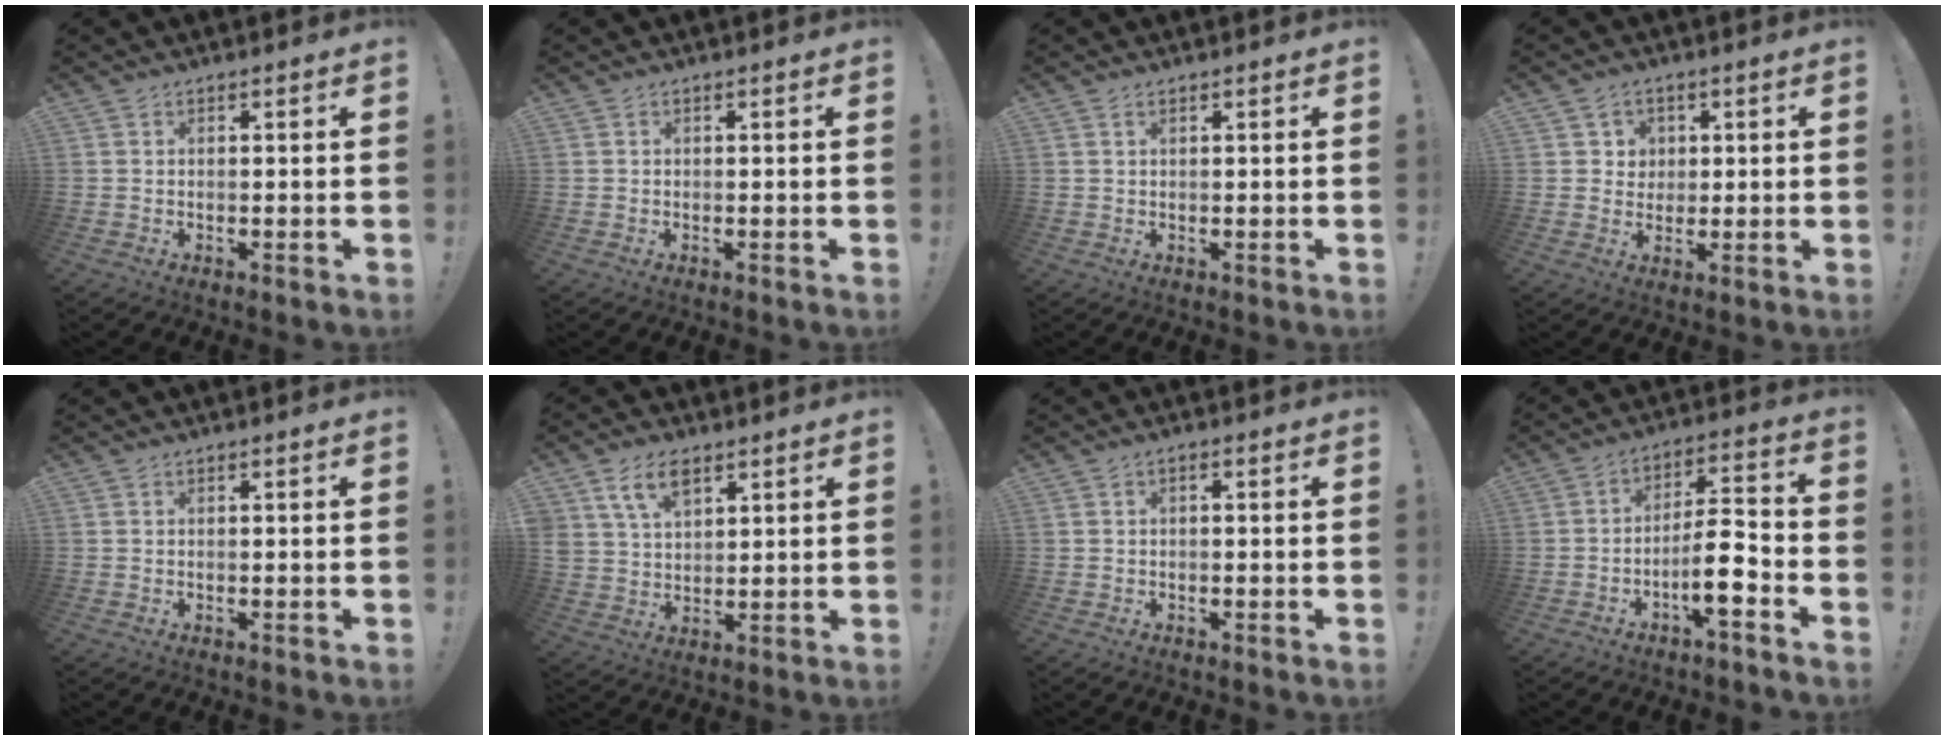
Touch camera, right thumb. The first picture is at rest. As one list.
[{"total": 0.0}, {"total": 0.7, "force": [0.4, 0.2, 0.5], "torque": [-0.018, 0.005, 0.008]}, {"total": 4.2, "force": [1.3, 3.9, 0.7], "torque": [-0.013, -0.006, 0.023]}, {"total": 0.0}, {"total": 8.9, "force": [5.3, 5.2, 5.0], "torque": [-0.095, -0.009, 0.102]}, {"total": 1.1, "force": [-0.8, 0.3, 0.7], "torque": [-0.019, 0.006, -0.013]}, {"total": 11.2, "force": [-5.1, 3.0, 9.5], "torque": [-0.162, 0.022, -0.091]}]